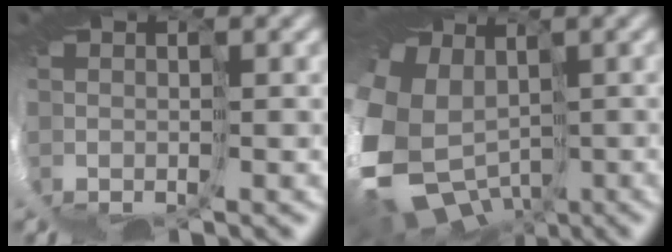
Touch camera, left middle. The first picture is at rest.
{"total": 14.1, "force": [-4.3, 11.1, 7.7], "torque": [-0.219, -0.043, -0.034]}